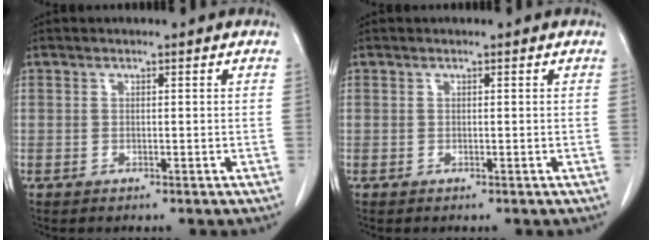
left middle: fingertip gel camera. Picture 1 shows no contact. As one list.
[{"total": 0.0}]